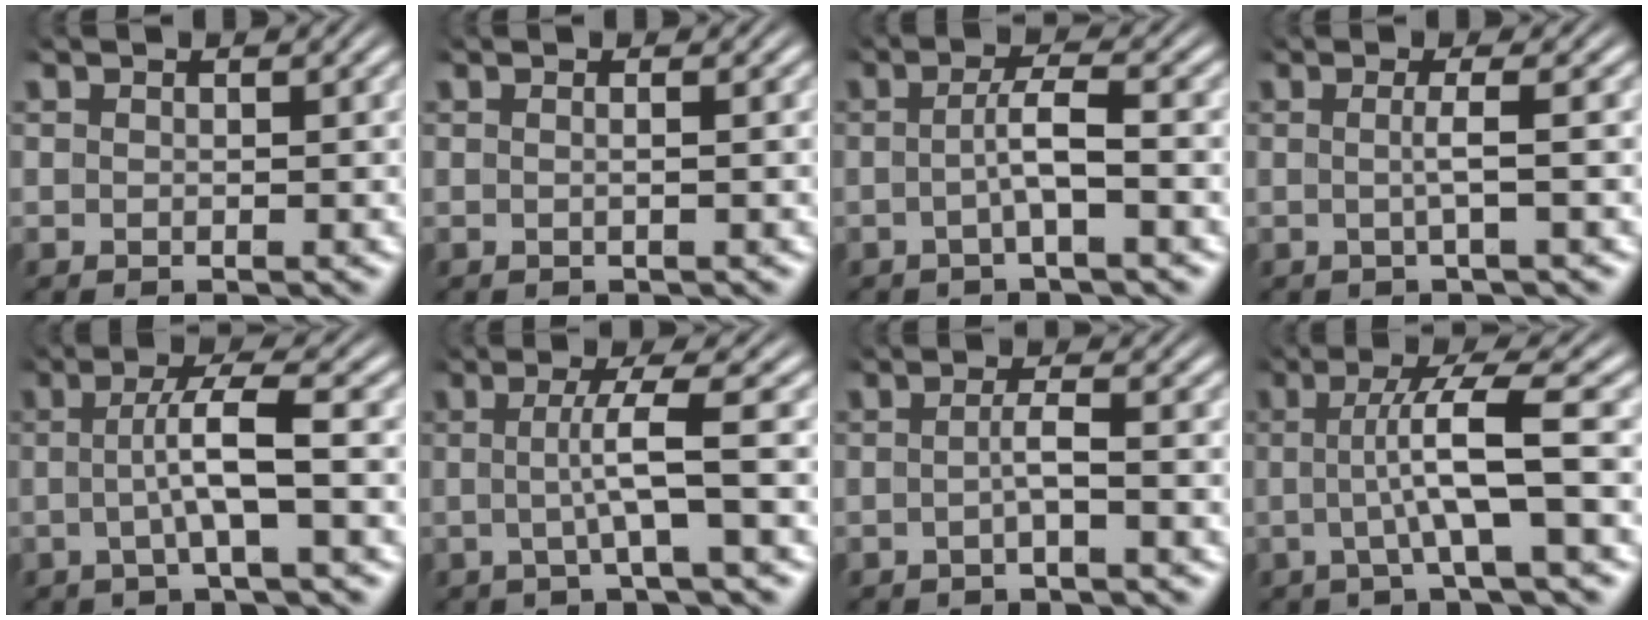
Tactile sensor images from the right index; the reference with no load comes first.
{"total": 0.7, "force": [-0.1, -0.3, 0.7], "torque": [-0.011, 0.001, -0.003]}
{"total": 2.8, "force": [-0.9, 0.0, 2.6], "torque": [-0.045, 0.003, -0.016]}
{"total": 1.9, "force": [-0.4, -0.7, 1.7], "torque": [-0.034, -0.002, -0.005]}
{"total": 3.9, "force": [-0.3, 0.2, 3.9], "torque": [-0.066, 0.006, -0.009]}
{"total": 3.1, "force": [-0.1, -0.7, 3.1], "torque": [-0.053, 0.004, -0.003]}
{"total": 1.8, "force": [-0.9, -0.3, 1.5], "torque": [-0.026, -0.002, -0.016]}
{"total": 4.6, "force": [0.2, 0.1, 4.6], "torque": [-0.079, 0.006, 0.000]}